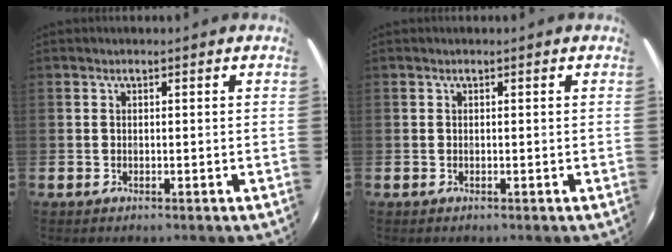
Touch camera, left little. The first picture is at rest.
{"total": 0.0}